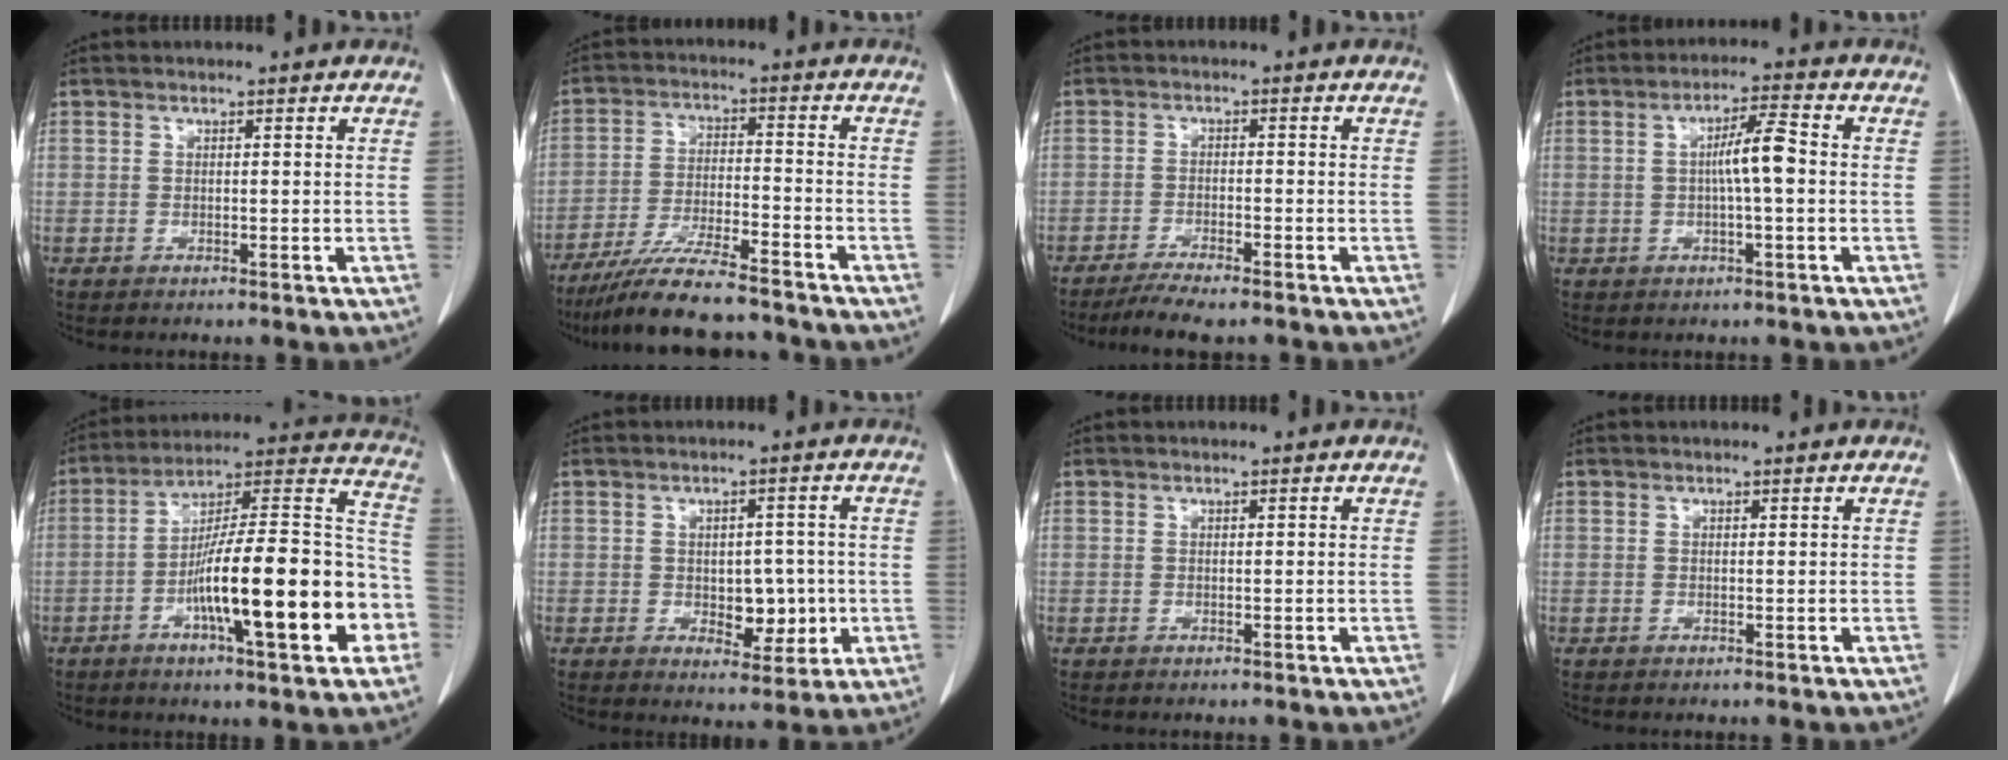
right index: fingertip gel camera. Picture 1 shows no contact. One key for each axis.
{"total": 13.0, "fx": -11.3, "fy": 1.1, "fz": 6.2, "tx": -0.107, "ty": -0.015, "tz": -0.189}
{"total": 6.2, "fx": -5.1, "fy": 0.5, "fz": 3.4, "tx": -0.052, "ty": -0.013, "tz": -0.086}
{"total": 5.5, "fx": 0.2, "fy": 0.5, "fz": 5.5, "tx": -0.092, "ty": 0.013, "tz": 0.006}
{"total": 22.0, "fx": -6.9, "fy": 3.6, "fz": 20.6, "tx": -0.269, "ty": 0.024, "tz": -0.100}
{"total": 5.7, "fx": -0.6, "fy": 3.3, "fz": 4.6, "tx": -0.049, "ty": 0.004, "tz": 0.005}
{"total": 0.0}
{"total": 0.0}